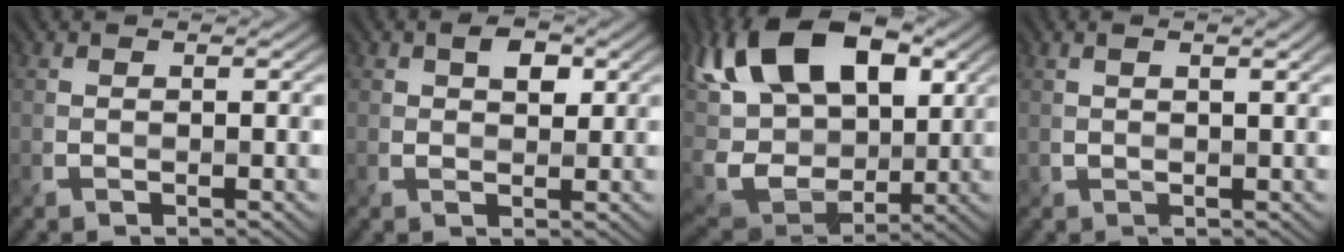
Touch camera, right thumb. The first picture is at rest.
{"total": 2.8, "force": [1.1, 1.7, 1.9], "torque": [-0.032, 0.002, 0.016]}
{"total": 18.1, "force": [5.5, 11.5, 12.9], "torque": [-0.290, 0.024, 0.094]}
{"total": 2.6, "force": [1.2, 0.4, 2.3], "torque": [-0.043, 0.005, 0.022]}